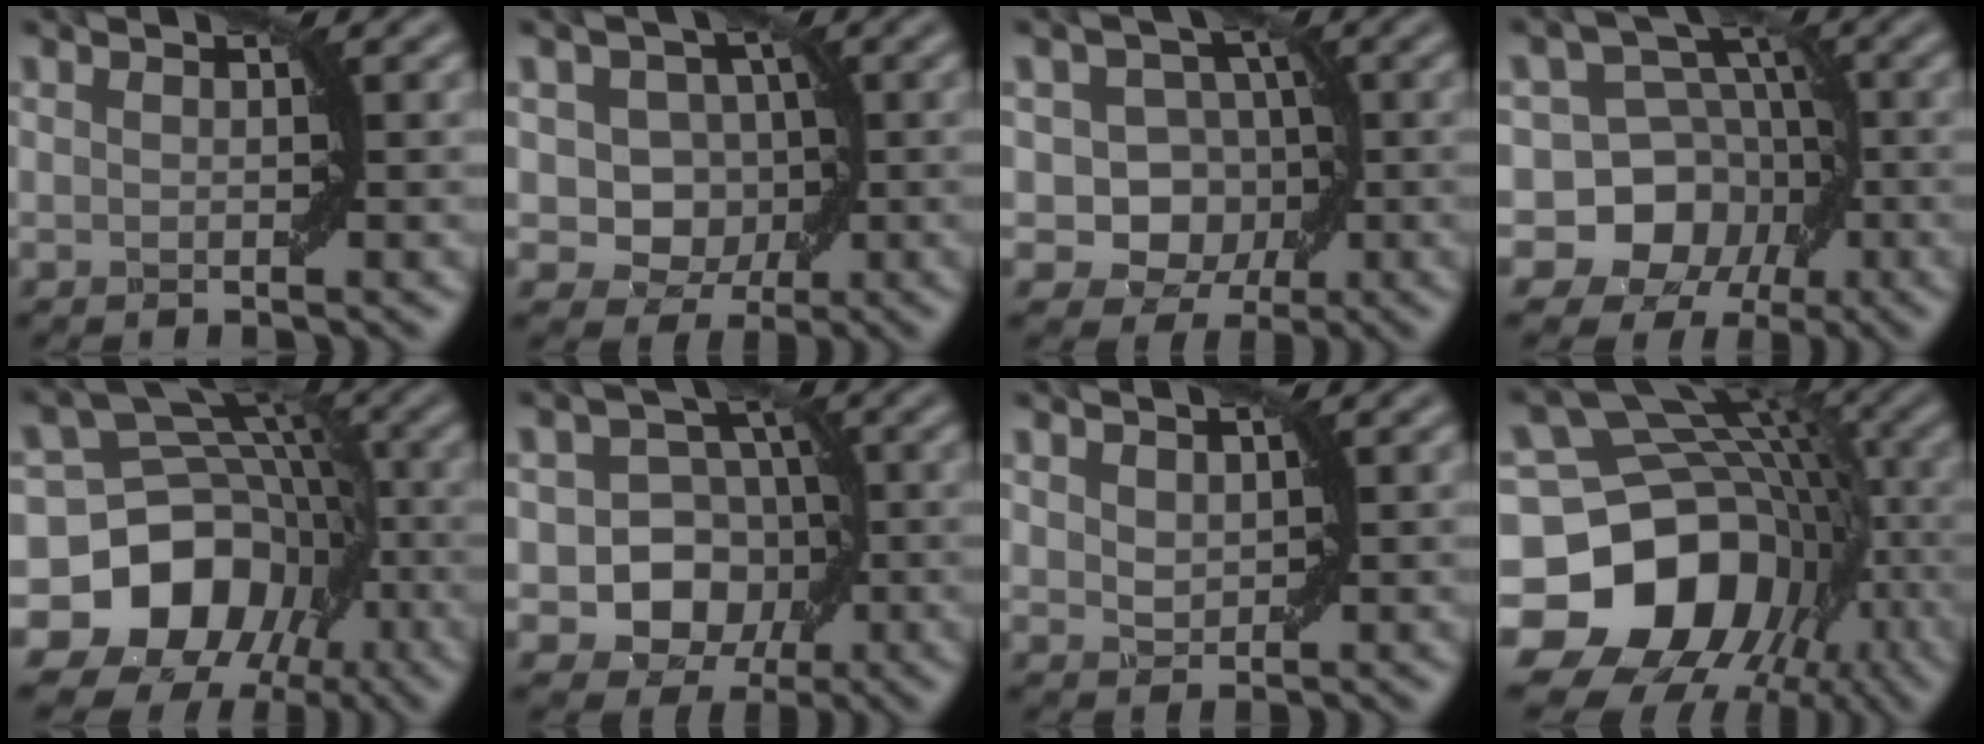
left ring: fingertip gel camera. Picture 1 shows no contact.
{"total": 4.8, "force": [0.1, 4.1, 2.6], "torque": [-0.015, 0.002, -0.007]}
{"total": 5.9, "force": [-0.6, 5.3, 2.7], "torque": [-0.014, 0.015, -0.026]}
{"total": 9.0, "force": [-2.8, 8.1, 2.7], "torque": [-0.030, 0.020, -0.071]}
{"total": 14.8, "force": [-6.6, 12.0, 5.8], "torque": [-0.074, -0.009, -0.136]}
{"total": 6.6, "force": [-1.4, 5.8, 2.9], "torque": [-0.016, 0.006, -0.045]}
{"total": 1.4, "force": [0.7, 1.0, 0.7], "torque": [-0.012, 0.000, 0.019]}
{"total": 17.8, "force": [-5.3, 14.7, 8.5], "torque": [-0.138, -0.005, -0.098]}